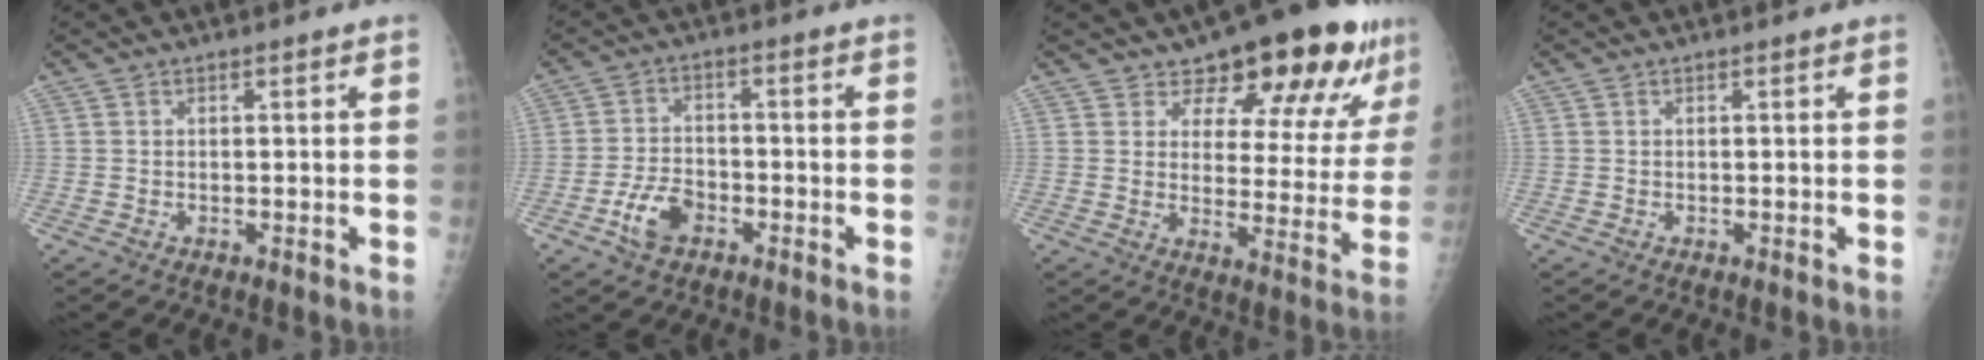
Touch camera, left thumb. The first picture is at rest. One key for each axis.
{"total": 6.6, "fx": -3.3, "fy": 4.0, "fz": 4.0, "tx": -0.069, "ty": 0.021, "tz": -0.060}
{"total": 17.5, "fx": 12.1, "fy": 7.5, "fz": 10.3, "tx": -0.092, "ty": -0.067, "tz": 0.157}
{"total": 0.0}